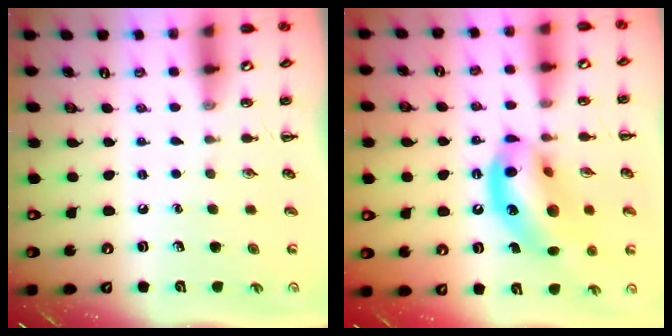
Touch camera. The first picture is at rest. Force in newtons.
{"total": 17.3, "press": 16.7, "slide": 4.4}